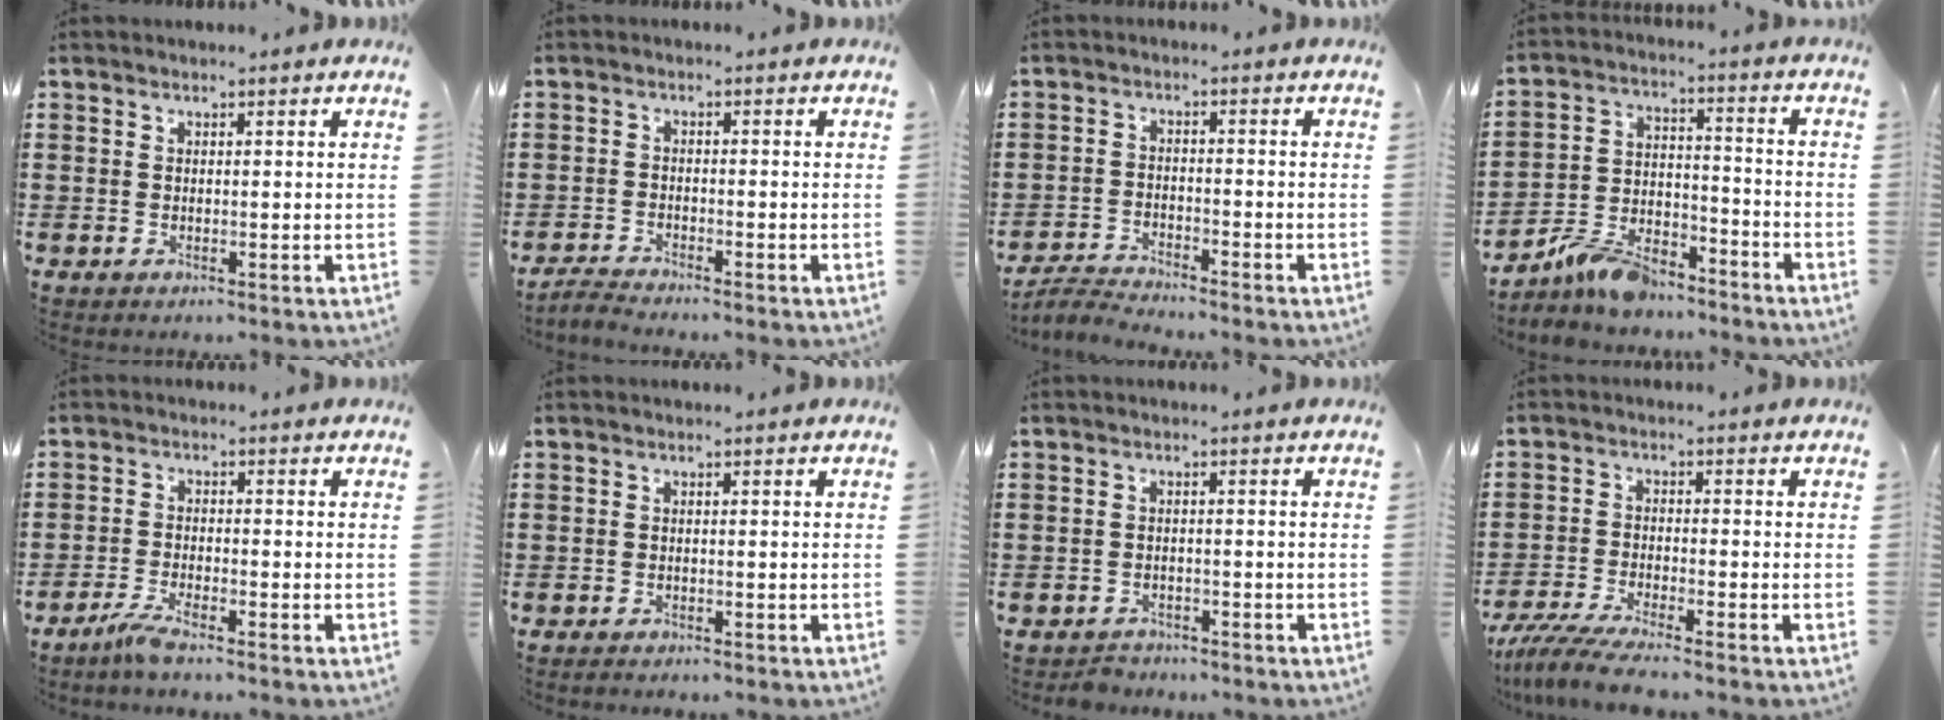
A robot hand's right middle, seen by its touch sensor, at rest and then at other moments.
{"total": 2.0, "force": [-1.9, -0.1, 0.5], "torque": [-0.020, -0.001, -0.041]}
{"total": 3.2, "force": [-3.1, 0.0, 0.6], "torque": [-0.021, 0.000, -0.068]}
{"total": 8.0, "force": [-7.1, 2.3, 3.0], "torque": [-0.070, 0.015, -0.139]}
{"total": 3.0, "force": [-2.4, 0.1, 1.8], "torque": [-0.053, -0.008, -0.051]}
{"total": 0.6, "force": [-0.6, 0.0, 0.1], "torque": [-0.005, -0.004, -0.012]}
{"total": 1.6, "force": [-1.5, 0.4, -0.1], "torque": [-0.006, -0.001, -0.034]}
{"total": 4.9, "force": [-4.5, -0.3, 2.1], "torque": [-0.065, -0.026, -0.092]}